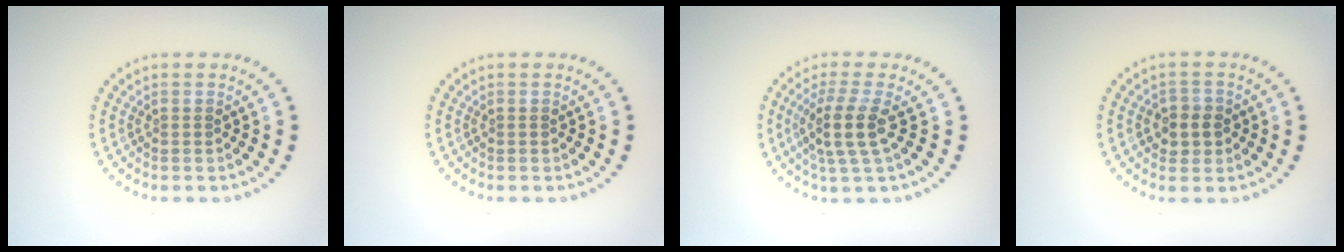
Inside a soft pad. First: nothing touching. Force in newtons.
{"total": 0.0}
{"total": 3.5, "press": 2.8, "slide": 2.1}
{"total": 2.3, "press": 2.2, "slide": 0.7}